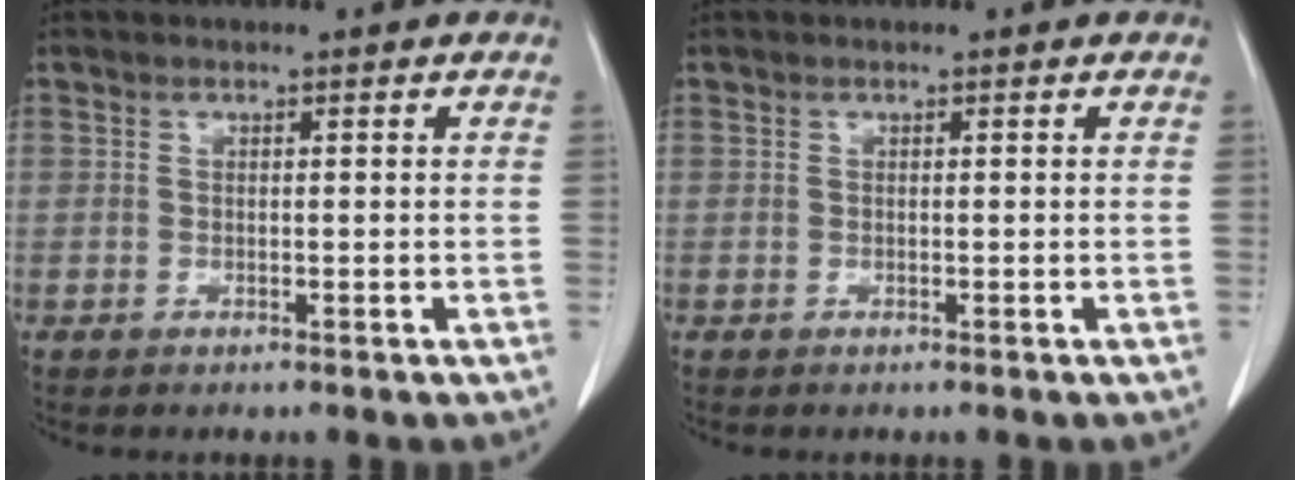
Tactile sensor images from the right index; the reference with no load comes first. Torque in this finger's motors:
{"motor_torque": [0.00, 0.00, 0.03, 0.00]}